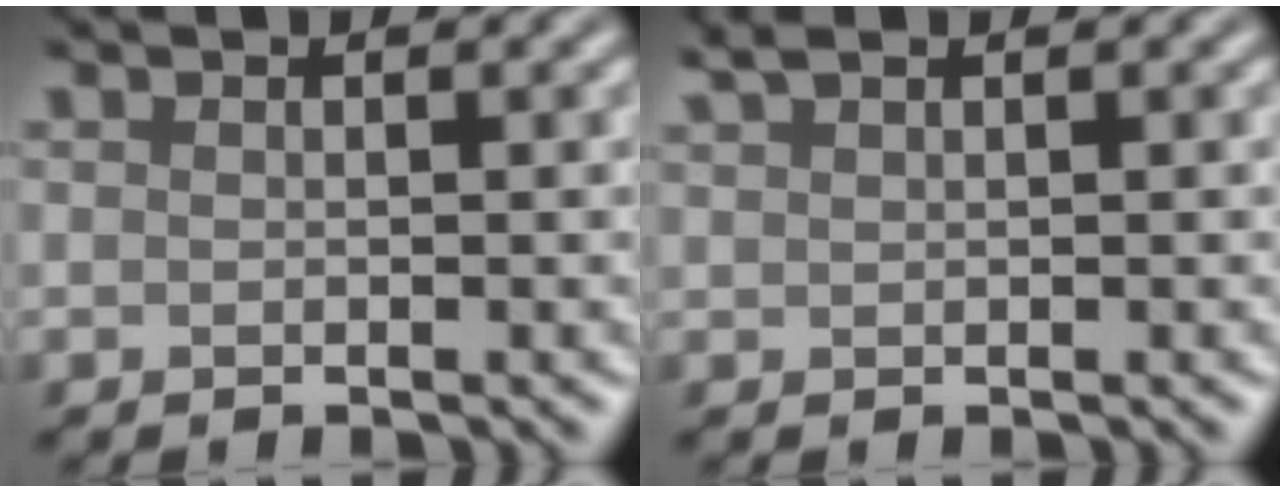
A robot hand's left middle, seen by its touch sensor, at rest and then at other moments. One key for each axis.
{"total": 0.9, "fx": 0.6, "fy": -0.7, "fz": -0.3, "tx": -0.010, "ty": -0.006, "tz": 0.039}